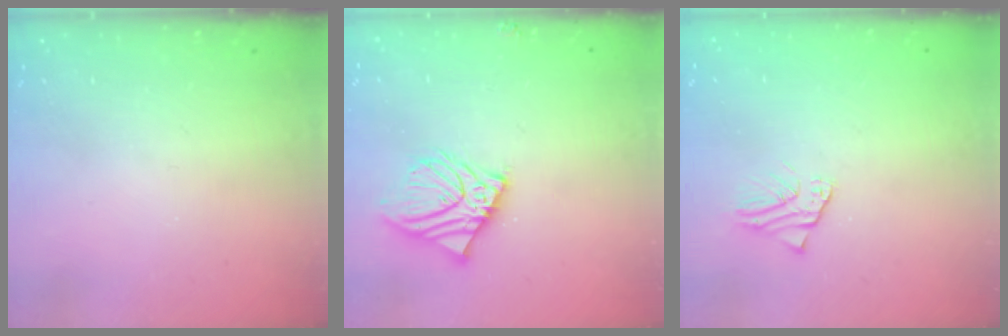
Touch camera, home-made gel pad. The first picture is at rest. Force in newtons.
{"total": 11.2, "press": 11.0, "slide": 2.0}
{"total": 2.5, "press": 2.4, "slide": 0.3}